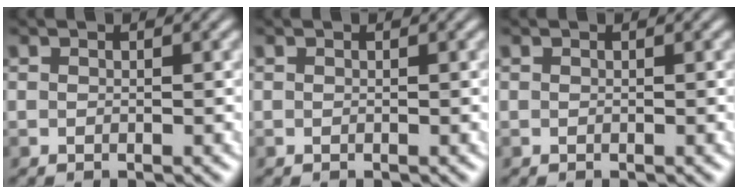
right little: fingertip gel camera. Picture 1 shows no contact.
{"total": 0.0}
{"total": 0.0}